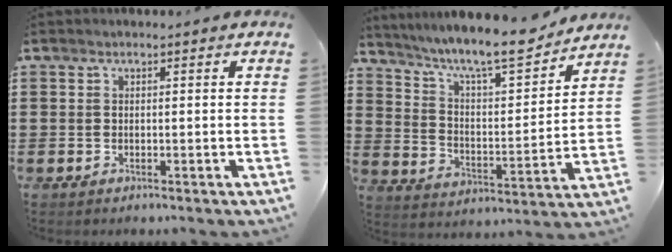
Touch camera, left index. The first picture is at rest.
{"total": 9.2, "force": [8.0, 0.8, 4.4], "torque": [-0.108, -0.052, 0.132]}